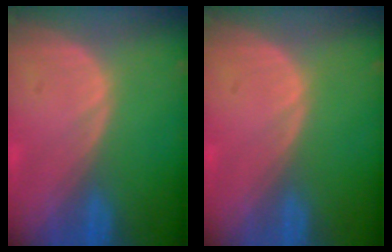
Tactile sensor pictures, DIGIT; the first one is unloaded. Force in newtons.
{"total": 0.0}